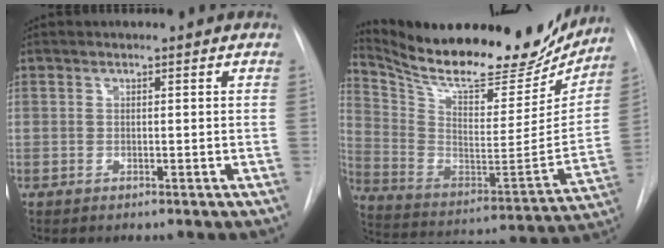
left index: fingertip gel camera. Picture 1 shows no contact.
{"total": 26.8, "force": [23.5, 6.5, 11.3], "torque": [-0.195, -0.044, 0.346]}